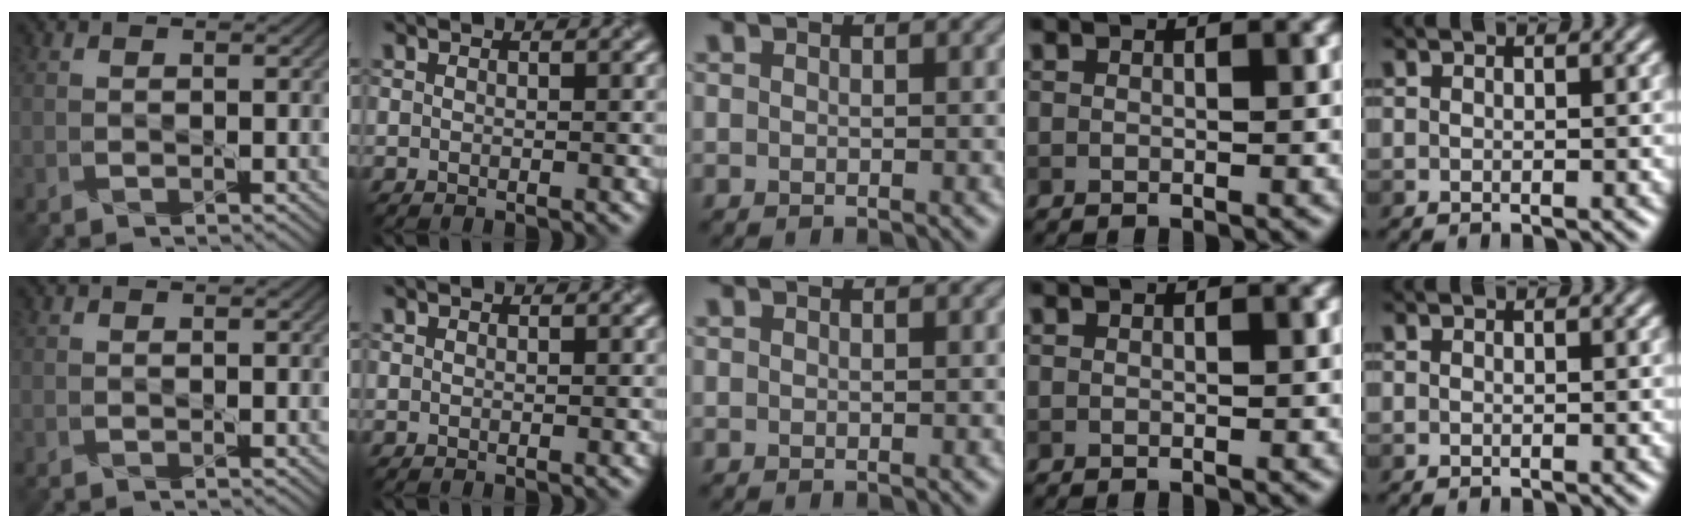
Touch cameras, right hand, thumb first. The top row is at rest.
{}